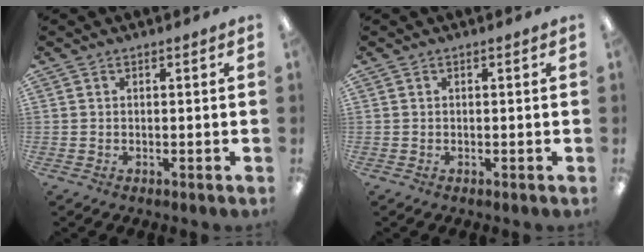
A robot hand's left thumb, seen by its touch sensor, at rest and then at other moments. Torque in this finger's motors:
{"motor_torque": [0.01, 0.01, 0.10, -0.07, 0.00]}